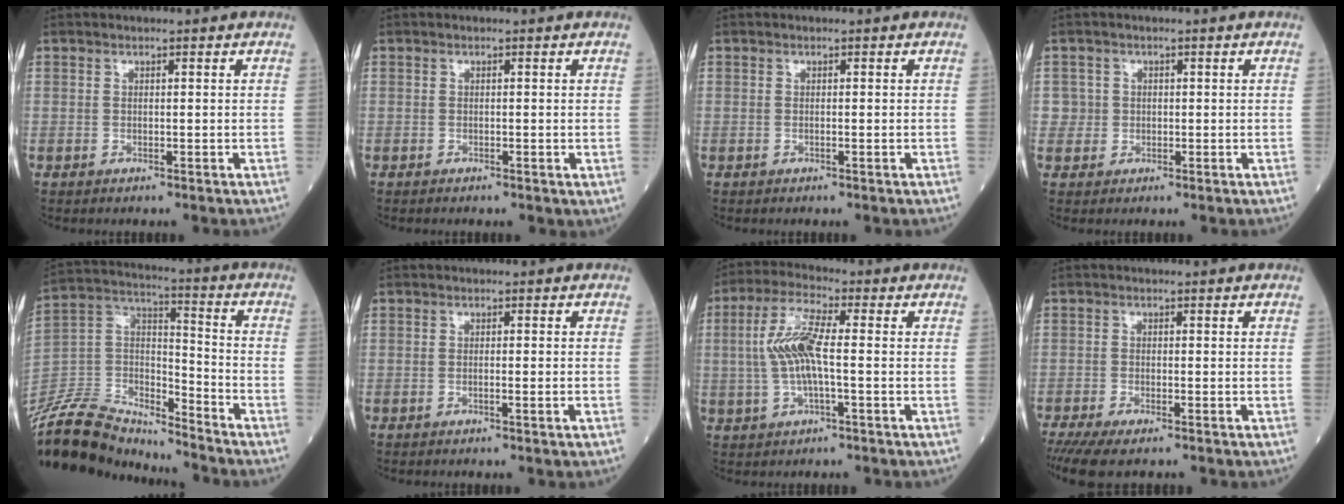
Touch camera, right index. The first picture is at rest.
{"total": 0.6, "force": [-0.2, 0.3, 0.4], "torque": [-0.009, -0.001, -0.004]}
{"total": 0.0}
{"total": 2.1, "force": [-0.1, 2.0, -0.3], "torque": [0.020, 0.009, -0.006]}
{"total": 20.8, "force": [-19.4, 4.9, 5.5], "torque": [-0.135, 0.027, -0.343]}
{"total": 1.2, "force": [-0.5, -0.2, 1.0], "torque": [-0.022, -0.001, -0.006]}
{"total": 8.0, "force": [-0.2, 1.8, 7.8], "torque": [-0.173, 0.013, -0.005]}
{"total": 7.1, "force": [-5.7, 1.6, 4.0], "torque": [-0.069, -0.017, -0.093]}